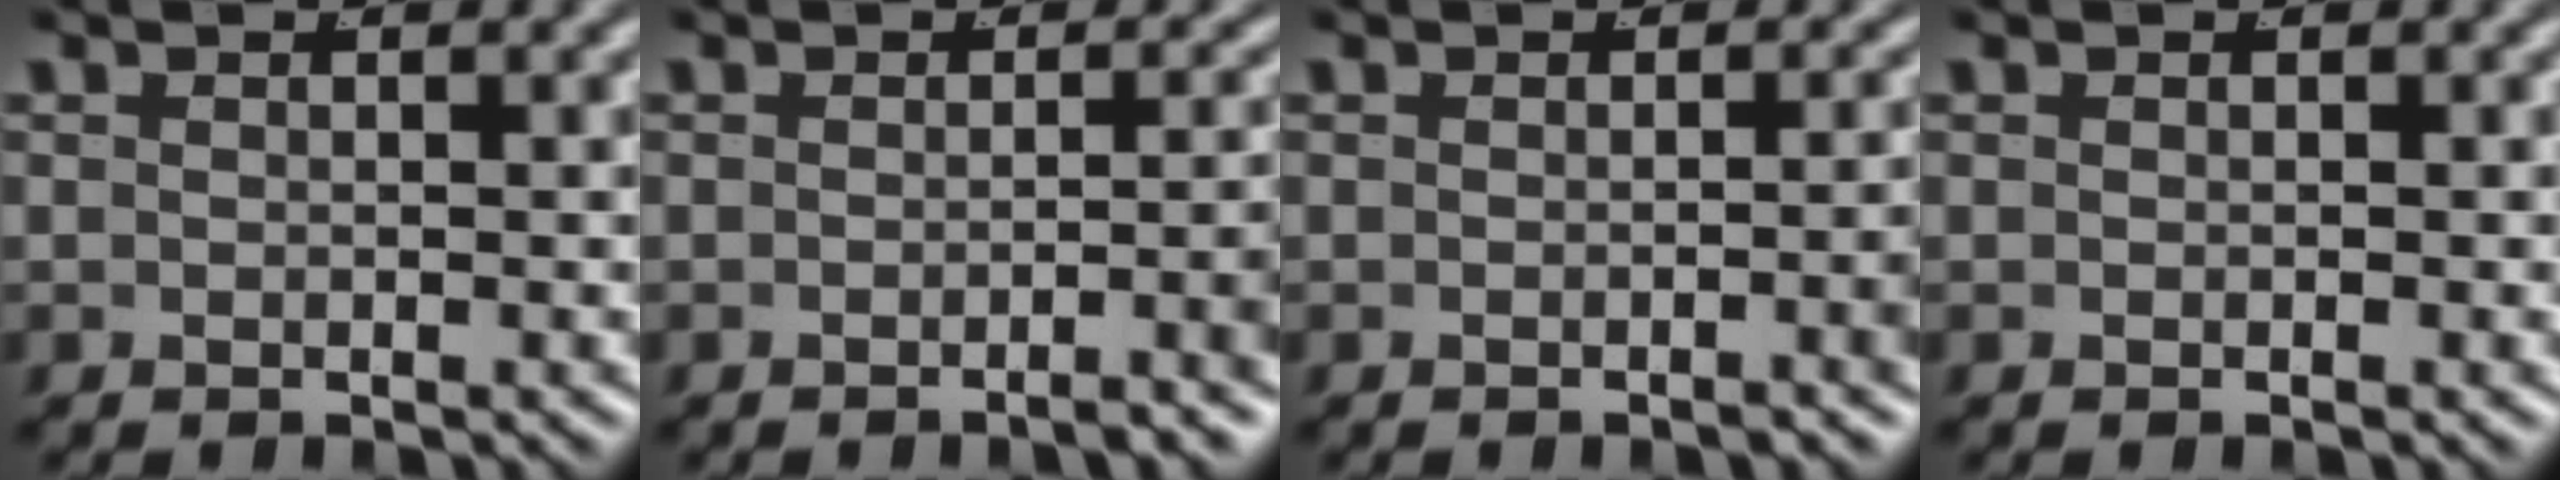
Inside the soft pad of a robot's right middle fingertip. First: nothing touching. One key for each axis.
{"total": 2.8, "fx": -1.6, "fy": 0.1, "fz": 2.3, "tx": -0.017, "ty": 0.007, "tz": -0.029}
{"total": 1.7, "fx": -0.8, "fy": -0.1, "fz": 1.5, "tx": -0.012, "ty": 0.006, "tz": -0.016}
{"total": 0.0}